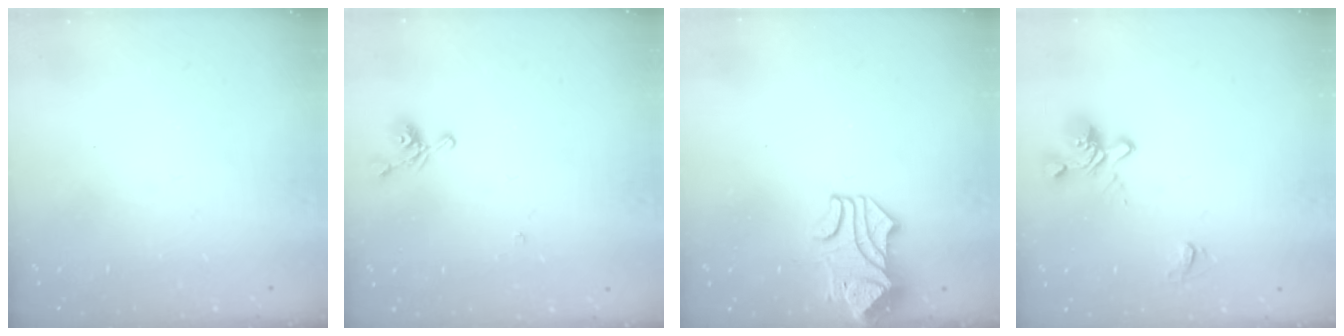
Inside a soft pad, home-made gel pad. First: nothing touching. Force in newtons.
{"total": 5.1, "press": 5.1, "slide": 0.5}
{"total": 1.0, "press": 0.6, "slide": 0.7}
{"total": 5.7, "press": 5.5, "slide": 1.6}